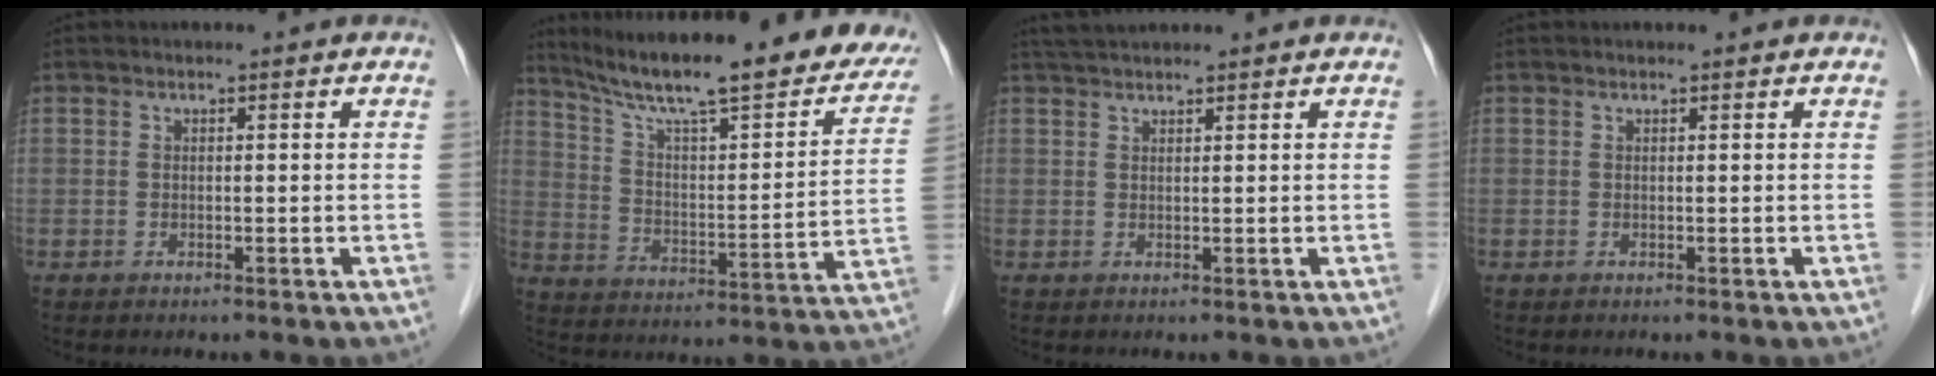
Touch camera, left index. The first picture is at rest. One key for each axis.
{"total": 28.3, "fx": 23.3, "fy": 4.3, "fz": 15.5, "tx": -0.238, "ty": -0.027, "tz": 0.319}
{"total": 3.4, "fx": 3.1, "fy": 0.1, "fz": 1.3, "tx": -0.022, "ty": 0.028, "tz": 0.057}
{"total": 0.5, "fx": 0.5, "fy": 0.0, "fz": 0.2, "tx": -0.003, "ty": 0.007, "tz": 0.009}